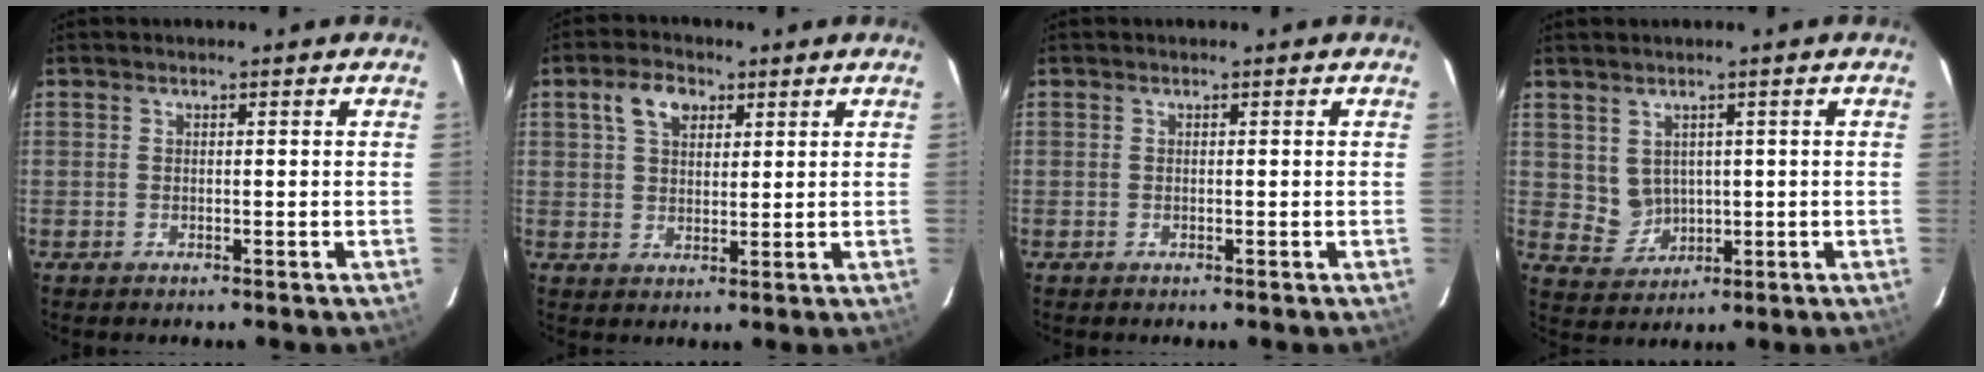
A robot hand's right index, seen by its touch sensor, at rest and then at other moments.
{"total": 5.8, "force": [2.8, 3.4, 3.7], "torque": [-0.068, 0.018, 0.051]}
{"total": 0.0}
{"total": 4.6, "force": [1.4, 4.1, 1.6], "torque": [-0.035, 0.002, 0.044]}